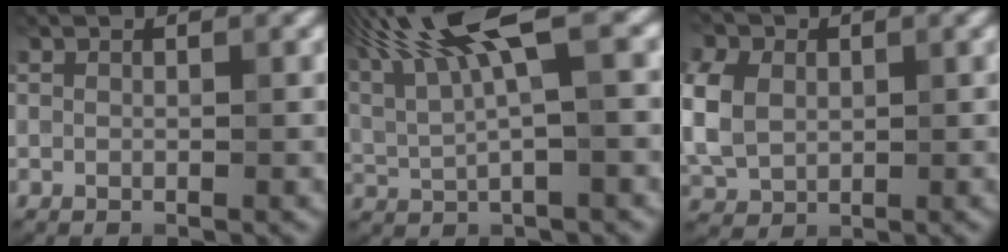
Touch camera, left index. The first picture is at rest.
{"total": 10.5, "force": [5.3, 2.2, 8.8], "torque": [-0.169, 0.023, 0.097]}
{"total": 8.7, "force": [1.4, 6.9, 5.1], "torque": [-0.125, 0.033, 0.007]}